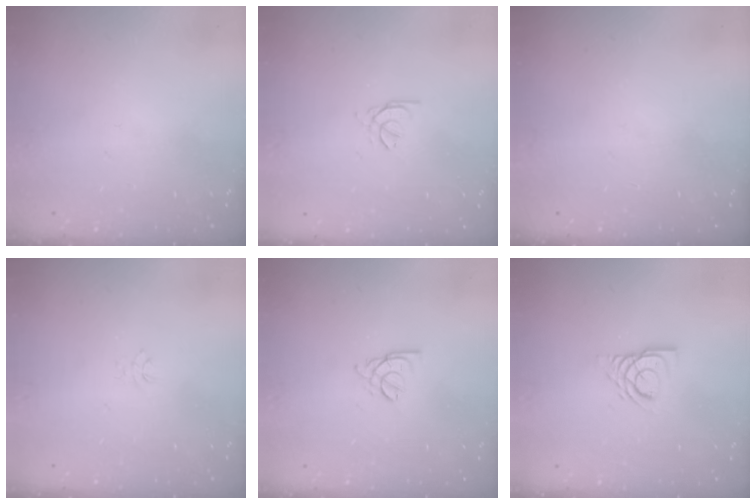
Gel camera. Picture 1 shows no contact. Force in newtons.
{"total": 1.2, "press": 1.1, "slide": 0.4}
{"total": 0.0}
{"total": 2.9, "press": 2.9, "slide": 0.3}
{"total": 1.6, "press": 1.5, "slide": 0.5}
{"total": 6.1, "press": 6.0, "slide": 0.5}